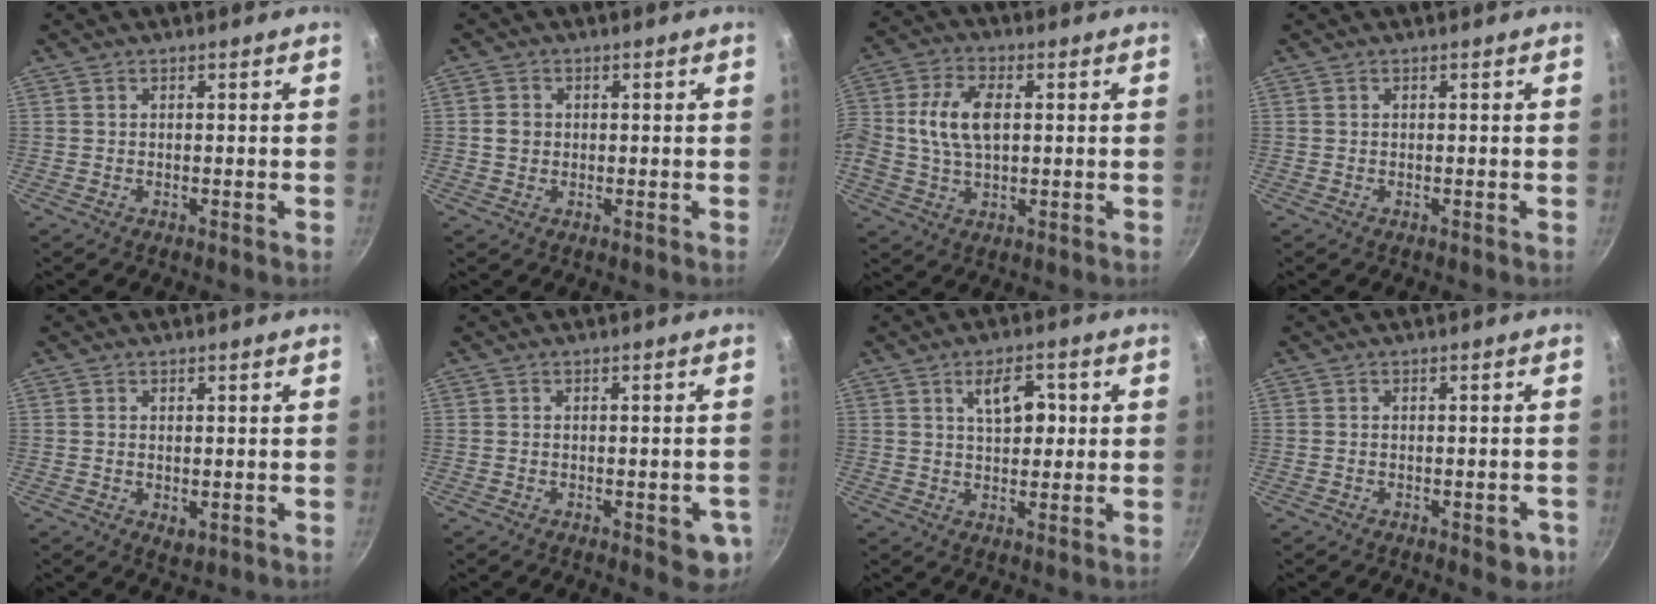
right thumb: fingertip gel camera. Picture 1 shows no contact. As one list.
[{"total": 2.7, "force": [0.1, 2.4, 1.3], "torque": [-0.014, 0.006, 0.000]}, {"total": 10.5, "force": [1.1, 6.5, 8.2], "torque": [-0.155, 0.019, 0.012]}, {"total": 0.0}, {"total": 2.6, "force": [-0.3, 1.5, 2.0], "torque": [-0.031, -0.009, -0.002]}, {"total": 7.0, "force": [-2.5, 2.4, 6.0], "torque": [-0.056, 0.004, -0.029]}, {"total": 7.2, "force": [1.9, 3.9, 5.7], "torque": [-0.069, -0.002, 0.027]}, {"total": 3.9, "force": [-1.8, 1.9, 3.0], "torque": [-0.027, 0.009, -0.016]}]